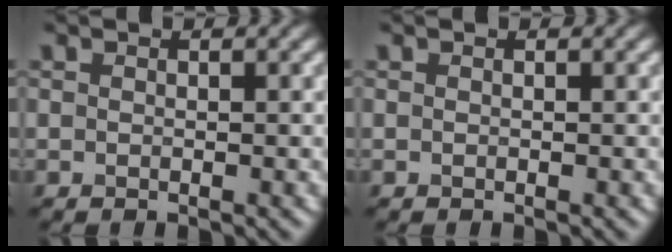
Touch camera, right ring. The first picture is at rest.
{"total": 0.0}